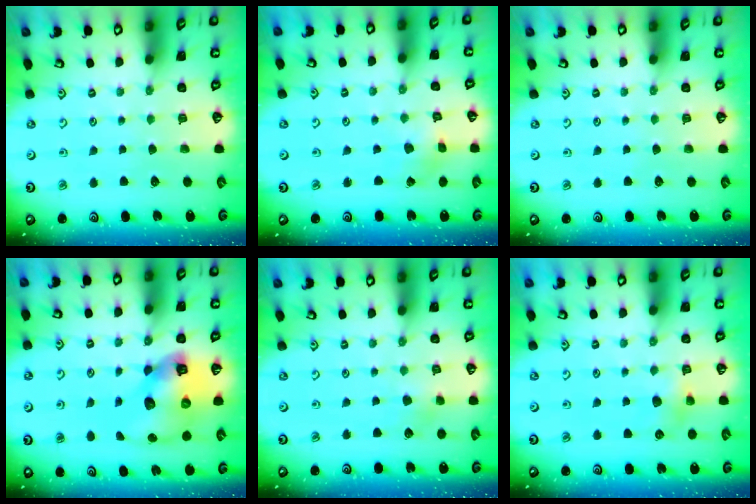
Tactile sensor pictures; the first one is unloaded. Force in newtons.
{"total": 1.5, "press": 1.4, "slide": 0.2}
{"total": 0.0}
{"total": 13.1, "press": 12.9, "slide": 2.0}
{"total": 4.8, "press": 4.8, "slide": 0.6}
{"total": 4.9, "press": 4.9, "slide": 0.6}